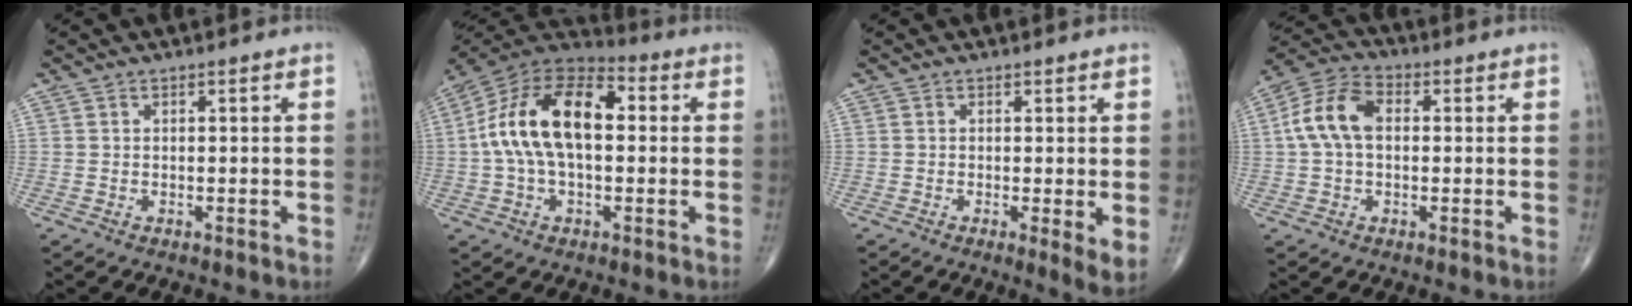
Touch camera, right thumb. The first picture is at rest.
{"total": 17.9, "force": [1.4, 9.9, 14.9], "torque": [-0.267, 0.040, 0.015]}
{"total": 3.7, "force": [0.0, 0.8, 3.6], "torque": [-0.057, -0.015, -0.006]}
{"total": 9.9, "force": [0.9, 6.3, 7.5], "torque": [-0.153, 0.029, 0.009]}